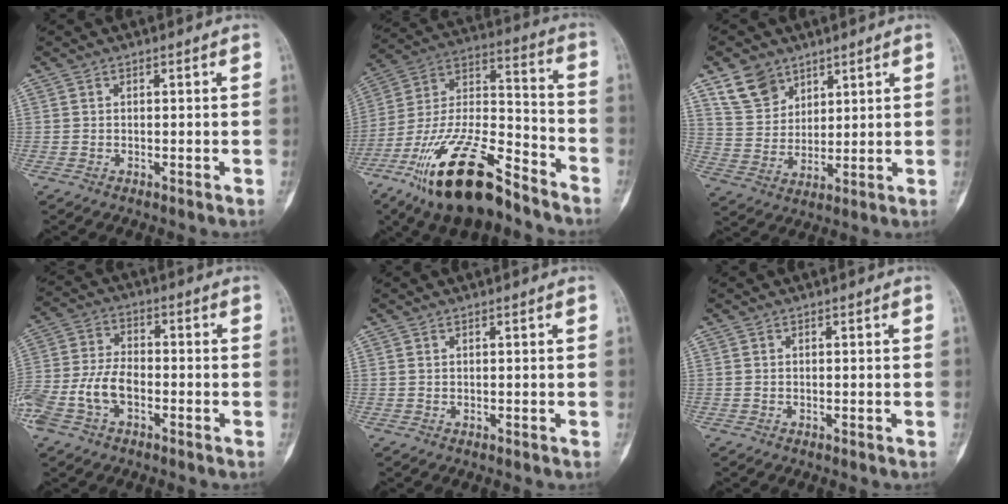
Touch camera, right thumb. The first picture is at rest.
{"total": 24.1, "force": [-16.1, 8.5, 15.8], "torque": [-0.304, 0.068, -0.288]}
{"total": 8.9, "force": [5.9, 6.1, 2.6], "torque": [-0.026, -0.029, 0.123]}
{"total": 10.8, "force": [-3.9, 6.4, 7.8], "torque": [-0.175, 0.027, -0.076]}
{"total": 0.0}
{"total": 0.0}